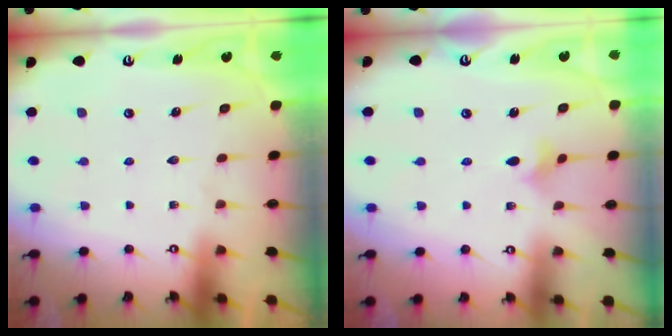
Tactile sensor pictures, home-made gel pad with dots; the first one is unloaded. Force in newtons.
{"total": 3.0, "press": 2.9, "slide": 0.5}